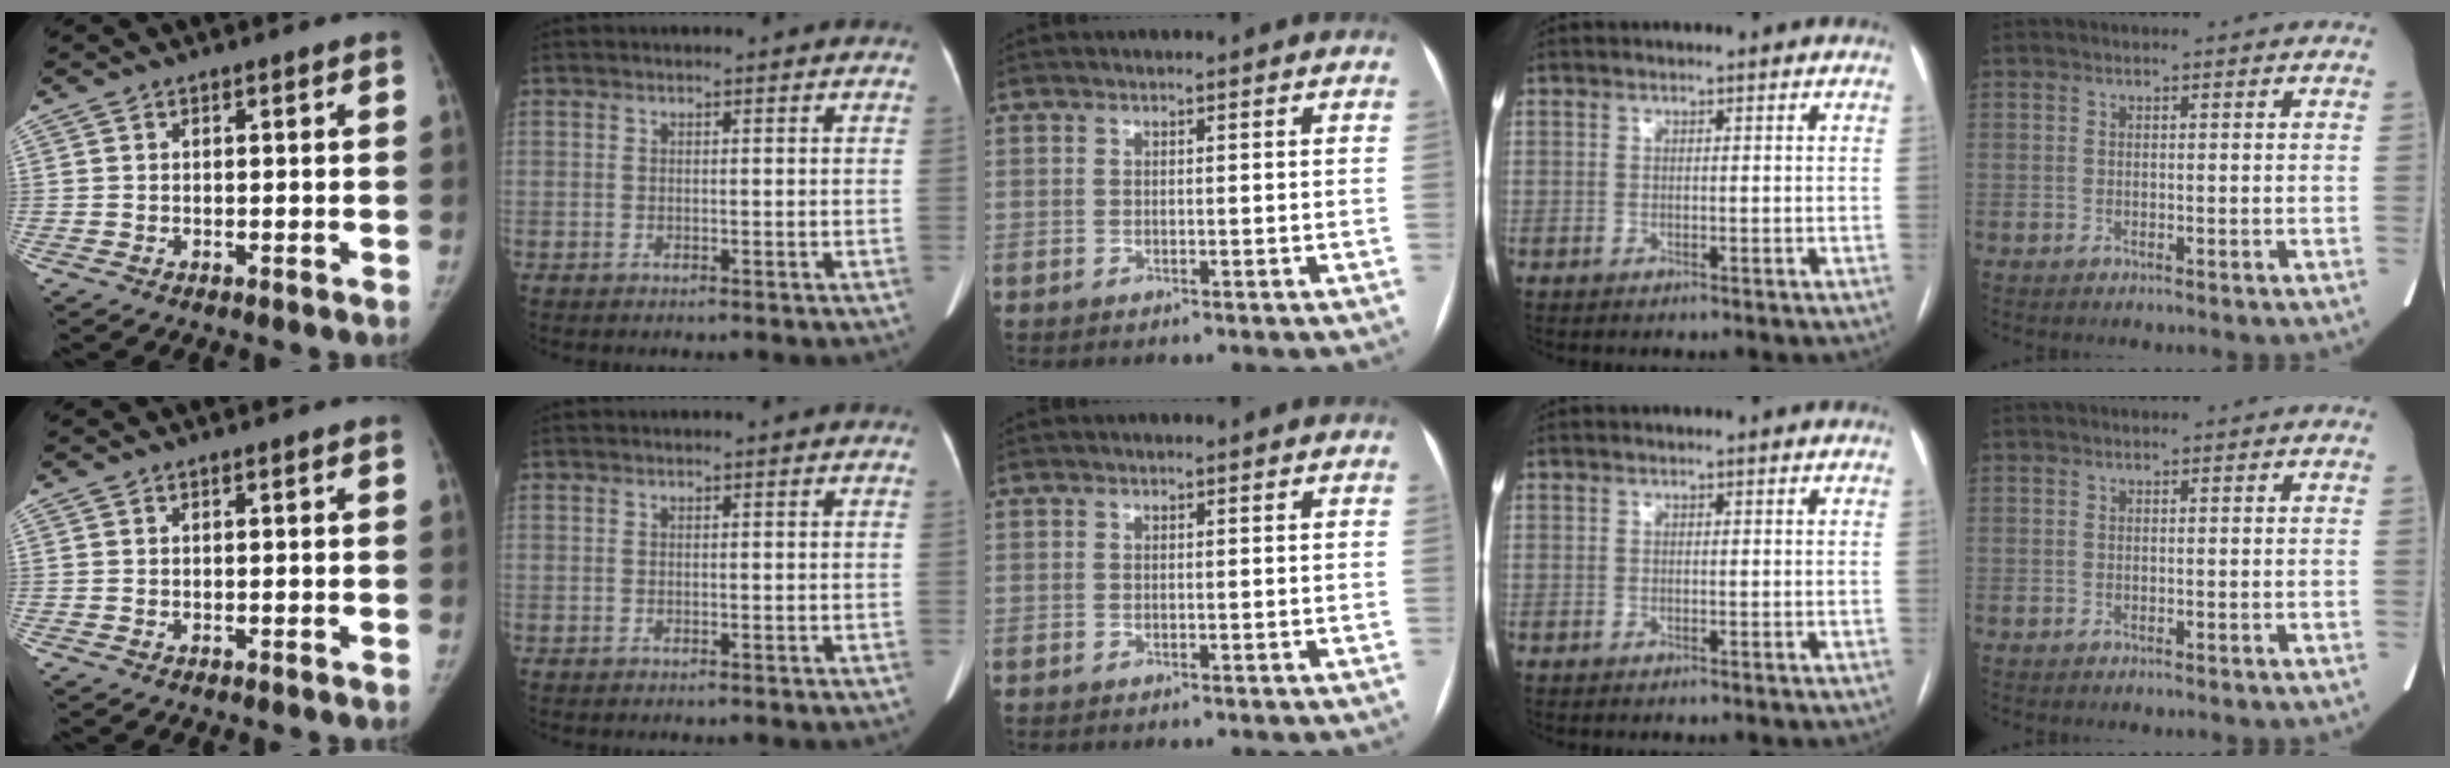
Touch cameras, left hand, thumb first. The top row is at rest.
{}